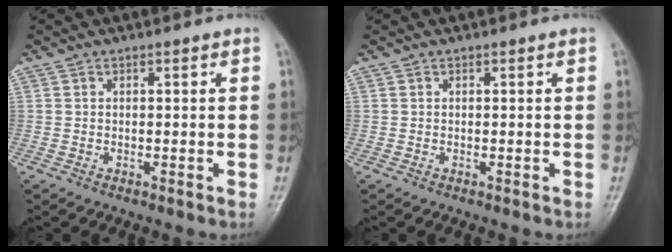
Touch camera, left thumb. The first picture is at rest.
{"total": 0.0}